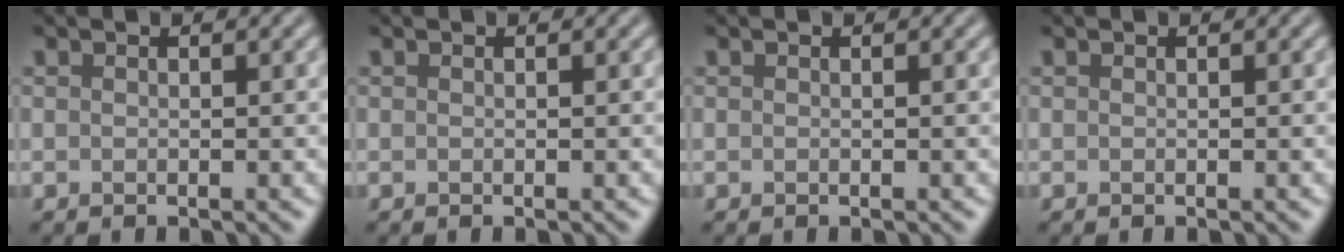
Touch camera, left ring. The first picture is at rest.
{"total": 0.0}
{"total": 0.0}
{"total": 0.0}